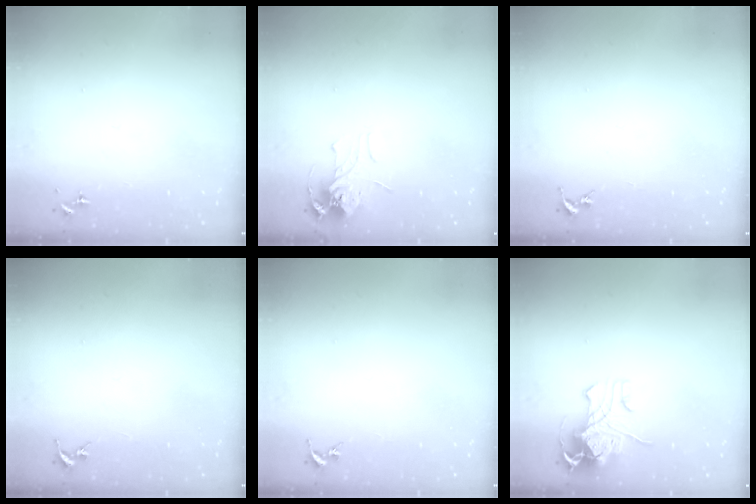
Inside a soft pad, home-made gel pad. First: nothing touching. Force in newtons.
{"total": 7.8, "press": 7.7, "slide": 0.7}
{"total": 0.0}
{"total": 0.0}
{"total": 0.0}
{"total": 10.7, "press": 10.6, "slide": 1.4}